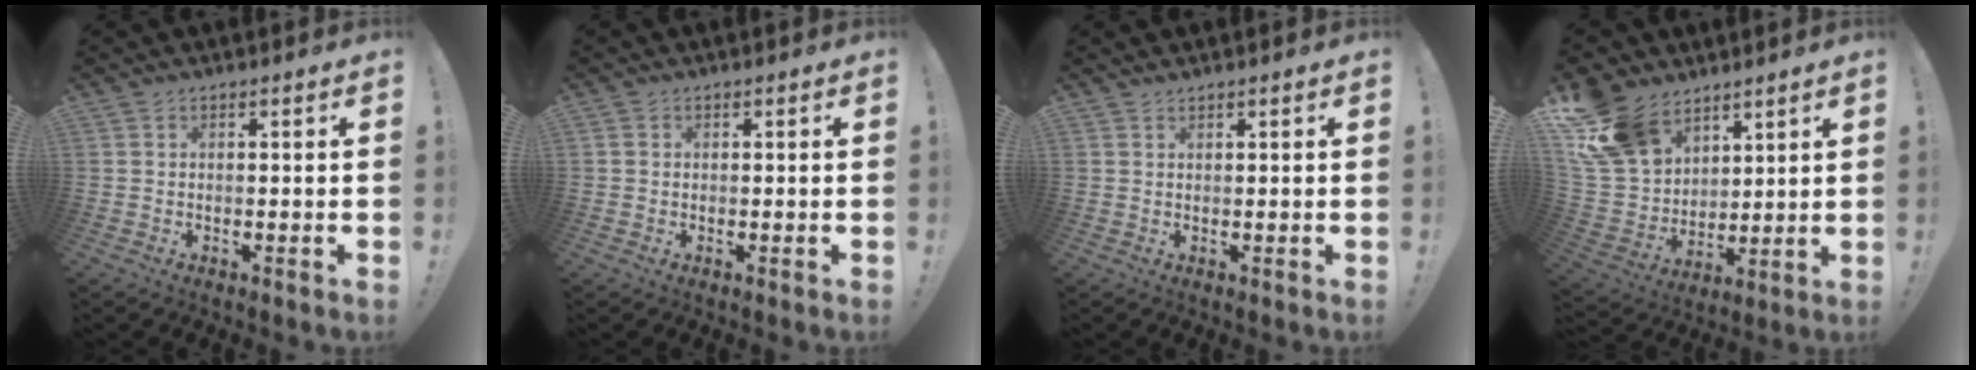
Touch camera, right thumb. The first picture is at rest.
{"total": 0.9, "force": [0.2, 0.9, 0.0], "torque": [-0.001, 0.003, 0.003]}
{"total": 0.8, "force": [0.8, 0.0, 0.3], "torque": [0.002, -0.005, 0.014]}
{"total": 17.4, "force": [11.1, 11.2, 7.2], "torque": [-0.149, -0.065, 0.220]}